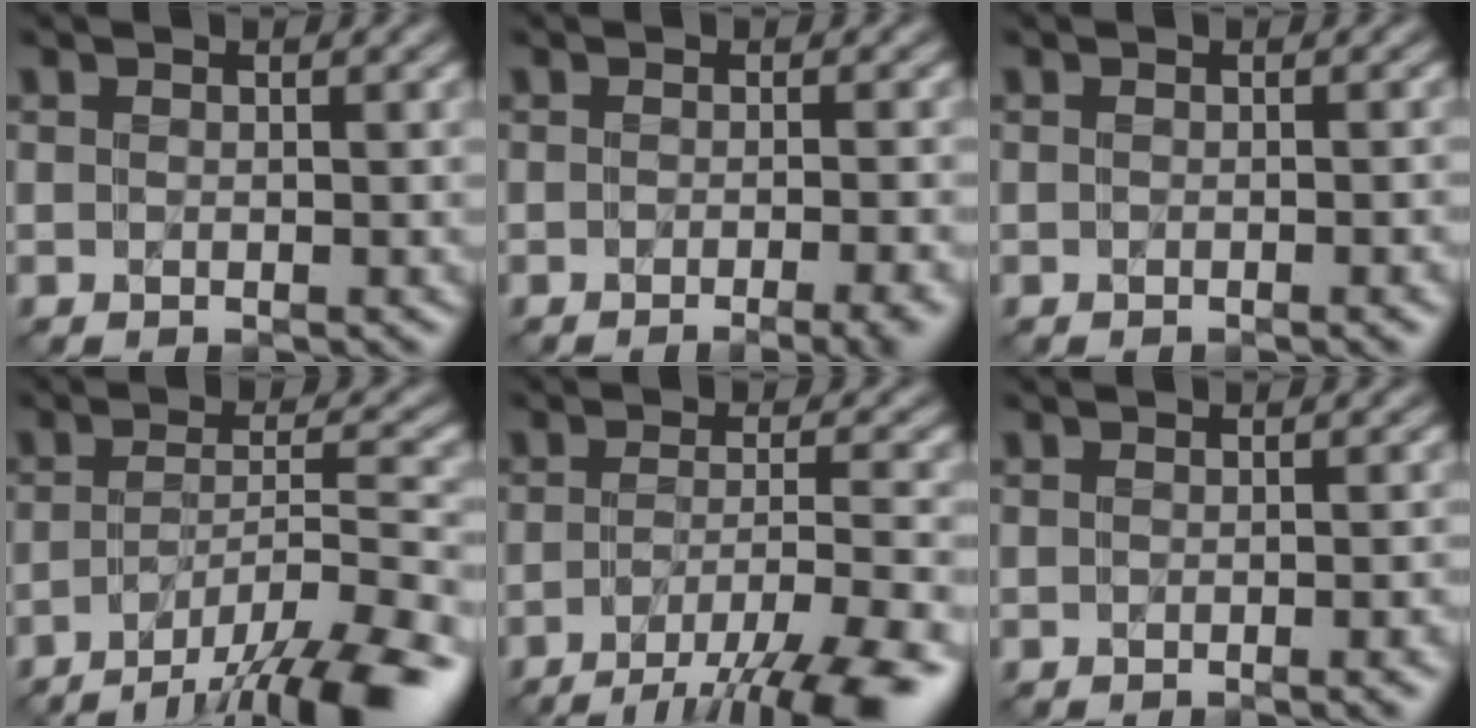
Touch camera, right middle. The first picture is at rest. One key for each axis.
{"total": 4.2, "fx": -1.7, "fy": 1.3, "fz": 3.7, "tx": -0.016, "ty": 0.000, "tz": -0.014}
{"total": 2.0, "fx": -0.6, "fy": 0.6, "fz": 1.8, "tx": -0.008, "ty": 0.003, "tz": -0.004}
{"total": 10.2, "fx": -7.0, "fy": 2.0, "fz": 7.1, "tx": -0.116, "ty": 0.004, "tz": -0.103}
{"total": 9.3, "fx": -6.0, "fy": 1.9, "fz": 6.8, "tx": -0.103, "ty": -0.006, "tz": -0.090}
{"total": 2.7, "fx": -0.7, "fy": 0.8, "fz": 2.4, "tx": -0.010, "ty": 0.004, "tz": -0.003}